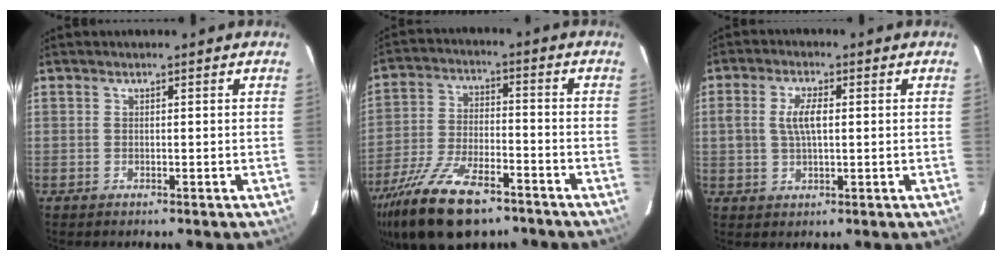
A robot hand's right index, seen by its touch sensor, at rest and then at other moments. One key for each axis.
{"total": 18.3, "fx": -12.8, "fy": 7.2, "fz": 10.9, "tx": -0.235, "ty": -0.036, "tz": -0.225}
{"total": 5.1, "fx": 0.6, "fy": 2.2, "fz": 4.6, "tx": -0.089, "ty": 0.007, "tz": 0.014}